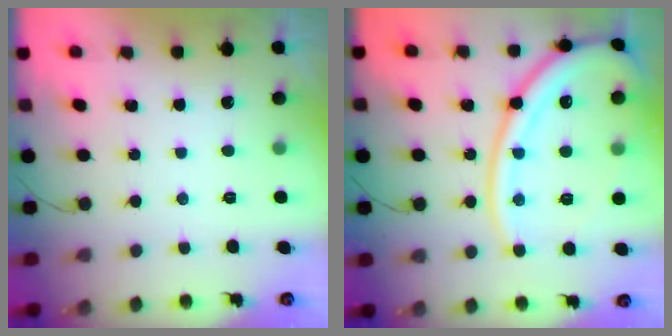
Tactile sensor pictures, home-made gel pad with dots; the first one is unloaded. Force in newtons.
{"total": 18.9, "press": 18.8, "slide": 1.9}